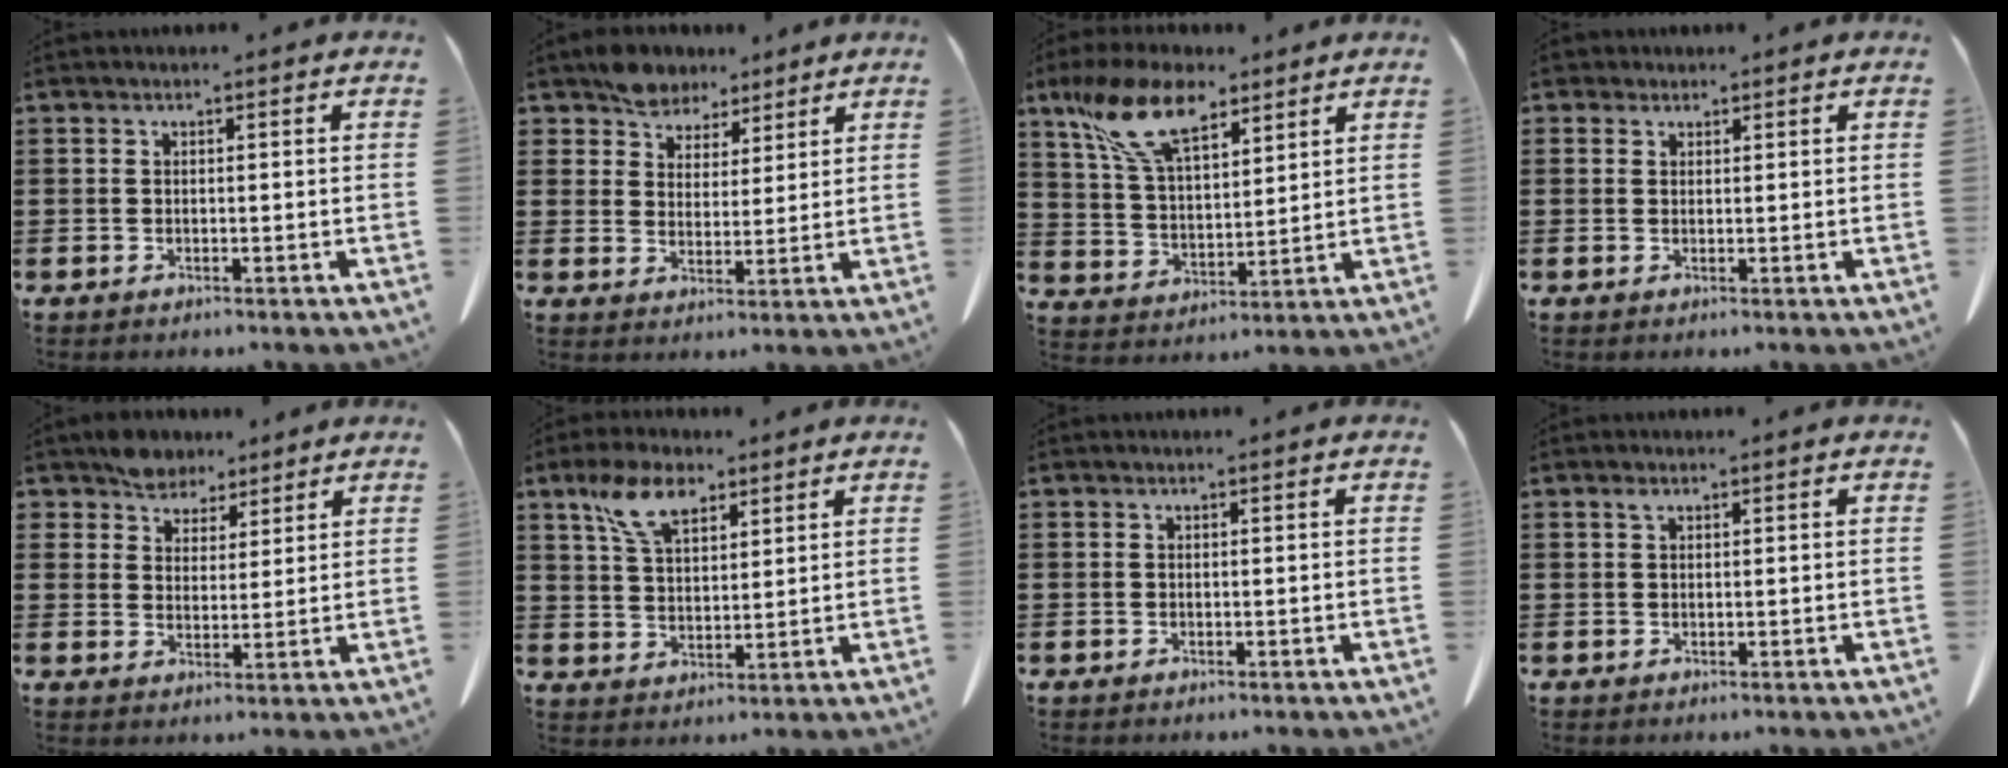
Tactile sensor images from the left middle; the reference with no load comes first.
{"total": 5.8, "force": [5.0, 2.8, 0.6], "torque": [-0.036, -0.006, 0.097]}
{"total": 12.2, "force": [8.0, 5.1, 7.7], "torque": [-0.177, -0.011, 0.151]}
{"total": 1.4, "force": [1.1, 0.8, 0.2], "torque": [-0.009, 0.004, 0.024]}
{"total": 5.1, "force": [4.5, 2.3, 0.3], "torque": [-0.028, -0.006, 0.087]}
{"total": 8.1, "force": [5.0, 3.8, 5.2], "torque": [-0.117, 0.008, 0.094]}
{"total": 0.0}
{"total": 0.7, "force": [0.4, 0.3, 0.5], "torque": [-0.013, 0.000, 0.009]}